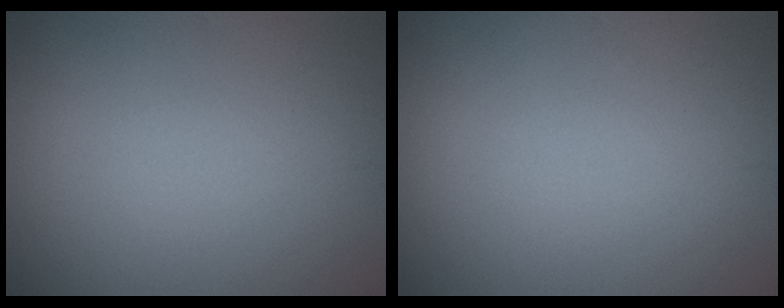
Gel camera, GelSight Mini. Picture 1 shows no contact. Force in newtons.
{"total": 0.0}